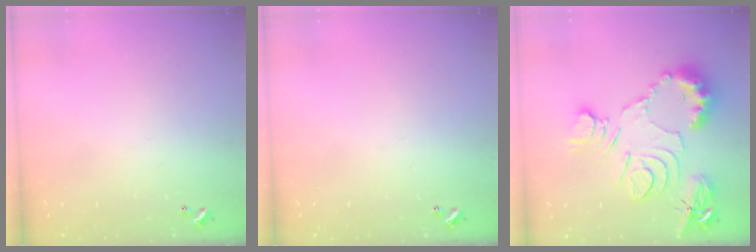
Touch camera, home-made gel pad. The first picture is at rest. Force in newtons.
{"total": 0.0}
{"total": 15.6, "press": 15.6, "slide": 1.3}